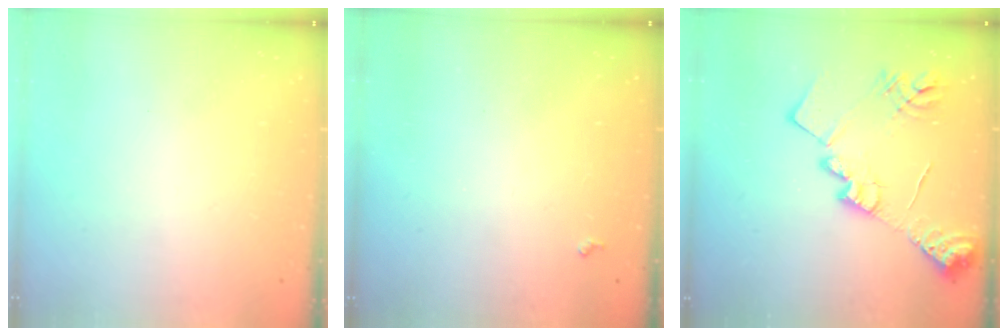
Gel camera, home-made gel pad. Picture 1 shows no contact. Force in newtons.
{"total": 3.9, "press": 3.8, "slide": 0.6}
{"total": 16.9, "press": 16.9, "slide": 1.4}